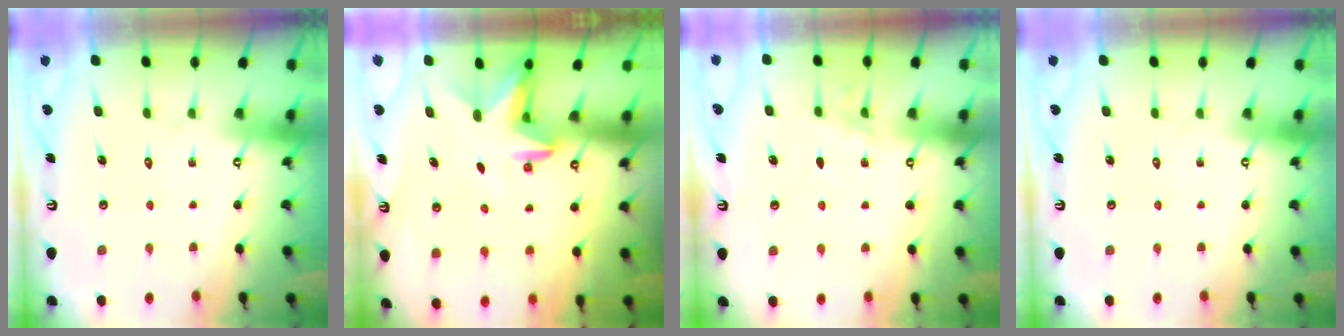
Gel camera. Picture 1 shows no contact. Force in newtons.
{"total": 3.1, "press": 3.0, "slide": 0.8}
{"total": 5.5, "press": 4.7, "slide": 2.8}
{"total": 0.0}